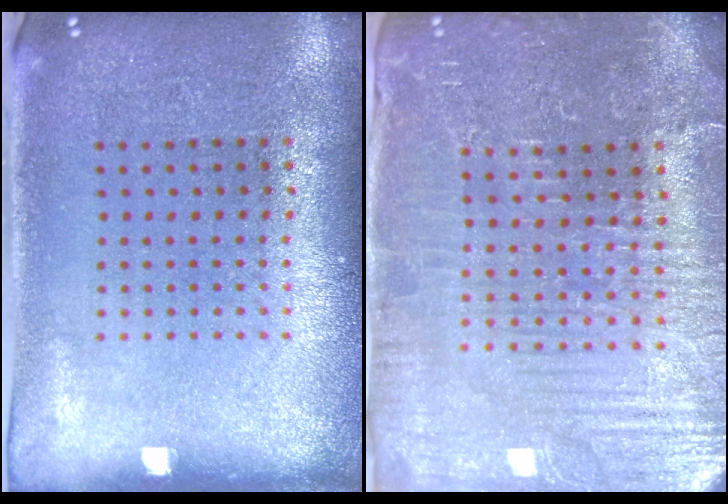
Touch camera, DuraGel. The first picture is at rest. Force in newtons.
{"total": 4.6, "press": 4.4, "slide": 1.3}